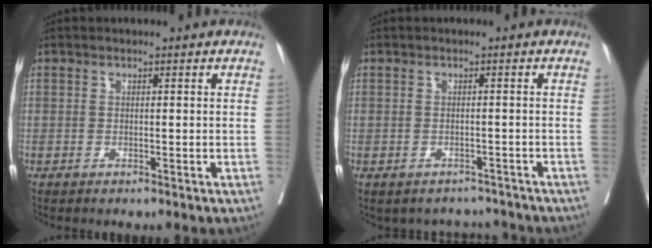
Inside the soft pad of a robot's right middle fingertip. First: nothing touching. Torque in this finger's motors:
{"motor_torque": [0.16, -0.30, -0.05, -0.02]}